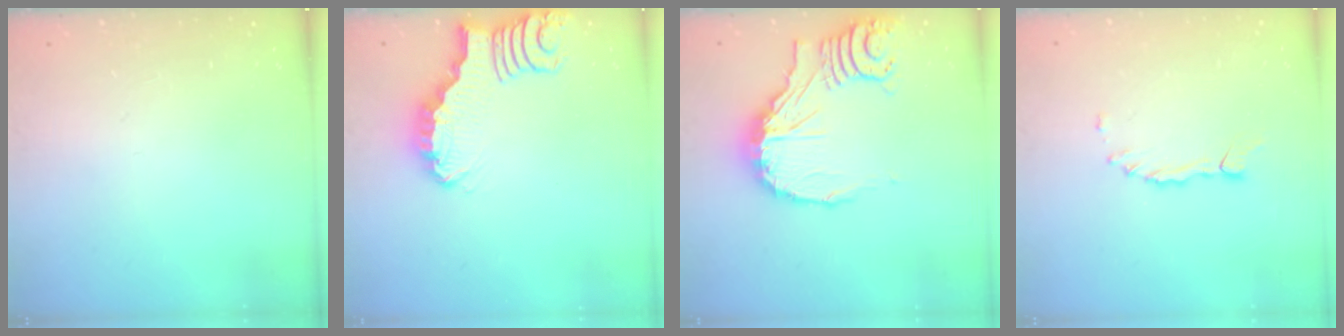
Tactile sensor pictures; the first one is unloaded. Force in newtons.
{"total": 2.3, "press": 2.3, "slide": 0.3}
{"total": 16.1, "press": 16.0, "slide": 1.9}
{"total": 1.7, "press": 1.6, "slide": 0.2}